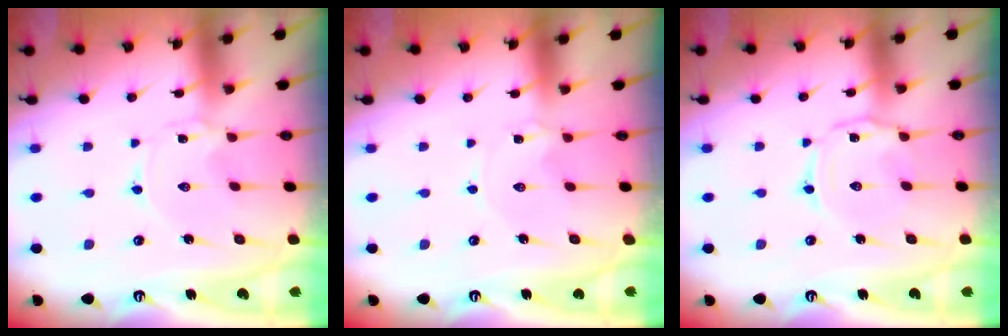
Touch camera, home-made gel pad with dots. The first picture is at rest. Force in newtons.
{"total": 1.1, "press": 1.1, "slide": 0.2}
{"total": 2.5, "press": 2.4, "slide": 0.4}